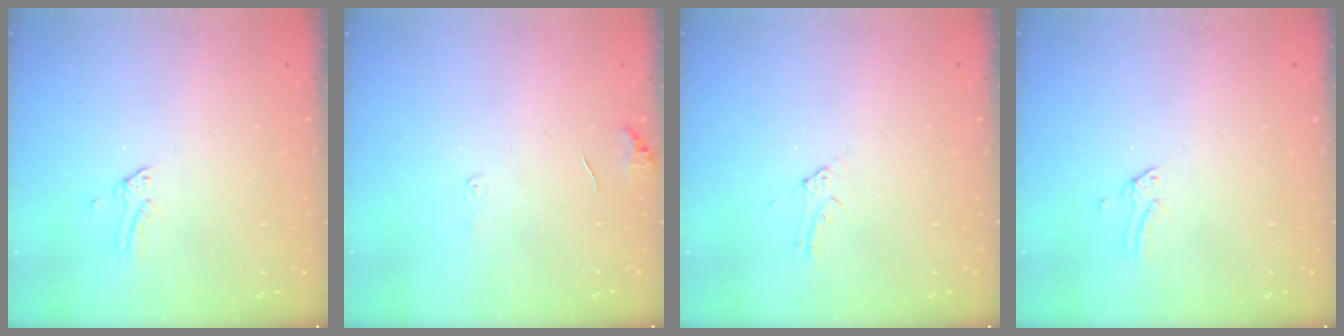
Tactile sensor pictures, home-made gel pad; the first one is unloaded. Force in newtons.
{"total": 6.4, "press": 6.3, "slide": 0.8}
{"total": 3.3, "press": 3.3, "slide": 0.3}
{"total": 0.0}